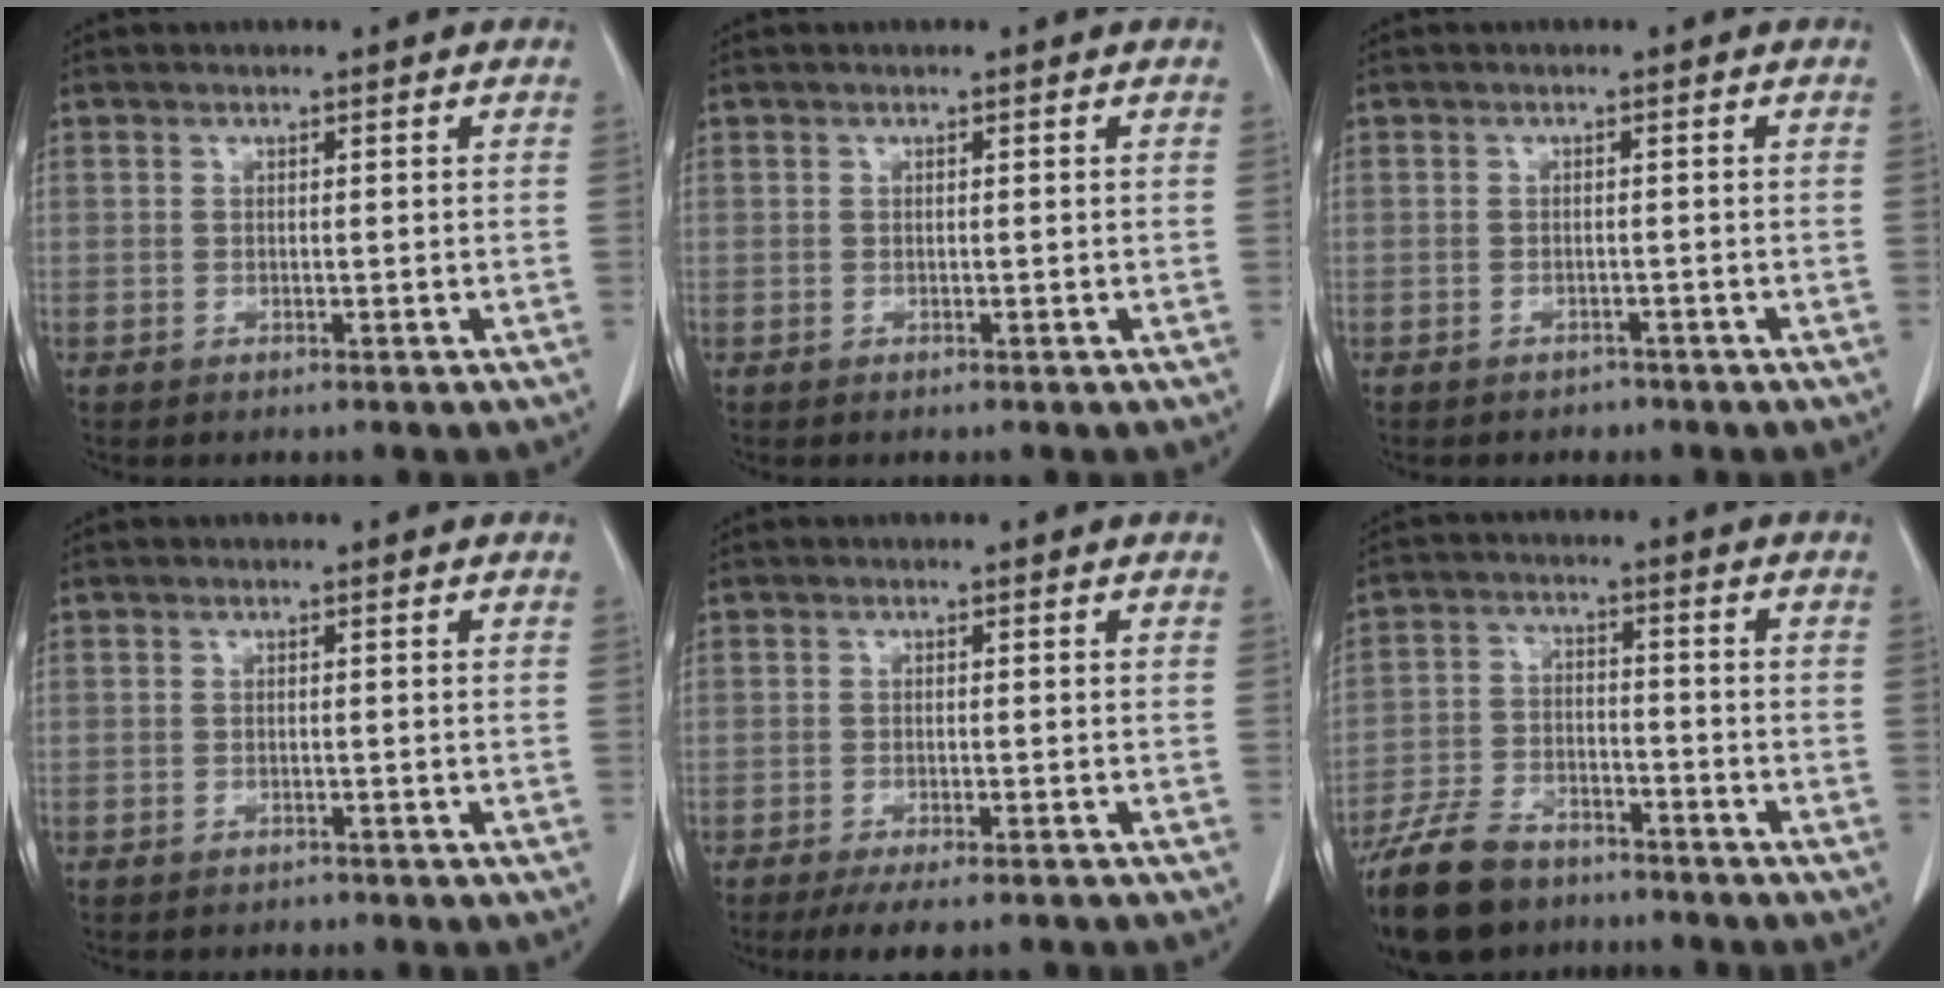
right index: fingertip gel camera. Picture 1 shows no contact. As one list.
[{"total": 0.0}, {"total": 1.4, "force": [-1.2, 0.8, 0.0], "torque": [-0.009, 0.001, -0.015]}, {"total": 0.8, "force": [-0.7, 0.3, 0.0], "torque": [-0.008, -0.001, -0.009]}, {"total": 7.3, "force": [-6.0, 1.3, 3.9], "torque": [-0.046, -0.009, -0.087]}, {"total": 12.0, "force": [-9.5, 5.2, 5.2], "torque": [-0.110, -0.014, -0.168]}]